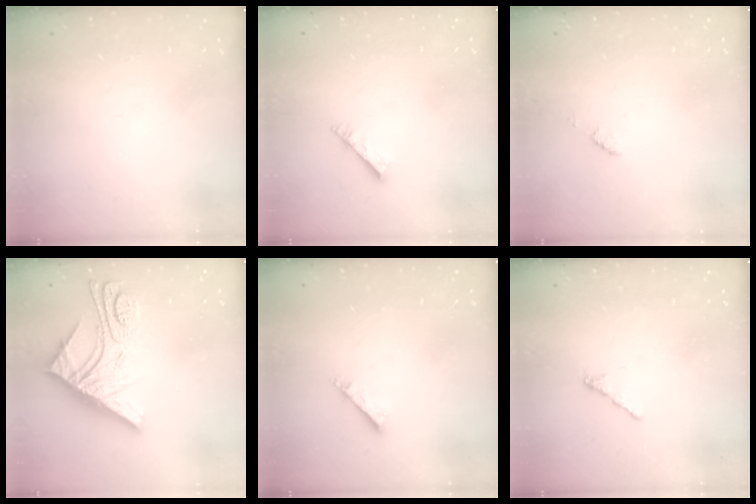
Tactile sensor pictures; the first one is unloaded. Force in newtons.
{"total": 2.7, "press": 2.7, "slide": 0.3}
{"total": 1.2, "press": 1.2, "slide": 0.2}
{"total": 21.9, "press": 21.8, "slide": 2.1}
{"total": 2.3, "press": 2.3, "slide": 0.1}
{"total": 1.7, "press": 1.6, "slide": 0.5}